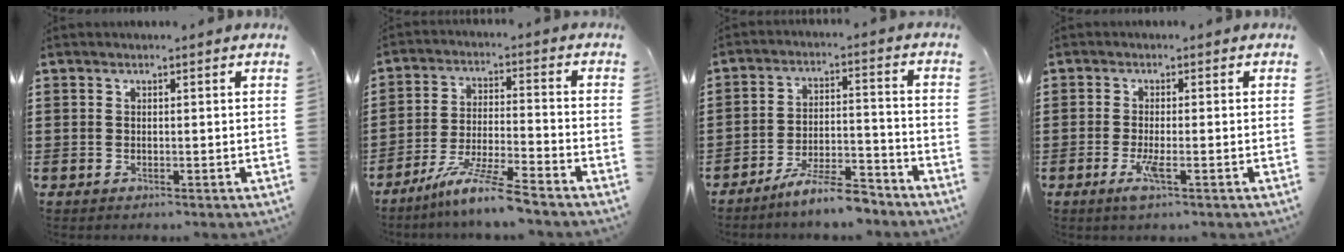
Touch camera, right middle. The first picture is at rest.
{"total": 8.3, "force": [-6.9, -0.5, 4.5], "torque": [-0.096, -0.015, -0.135]}
{"total": 7.8, "force": [-6.9, 0.5, 3.7], "torque": [-0.067, 0.003, -0.127]}
{"total": 3.3, "force": [-1.2, 0.4, 3.0], "torque": [-0.065, -0.011, -0.025]}